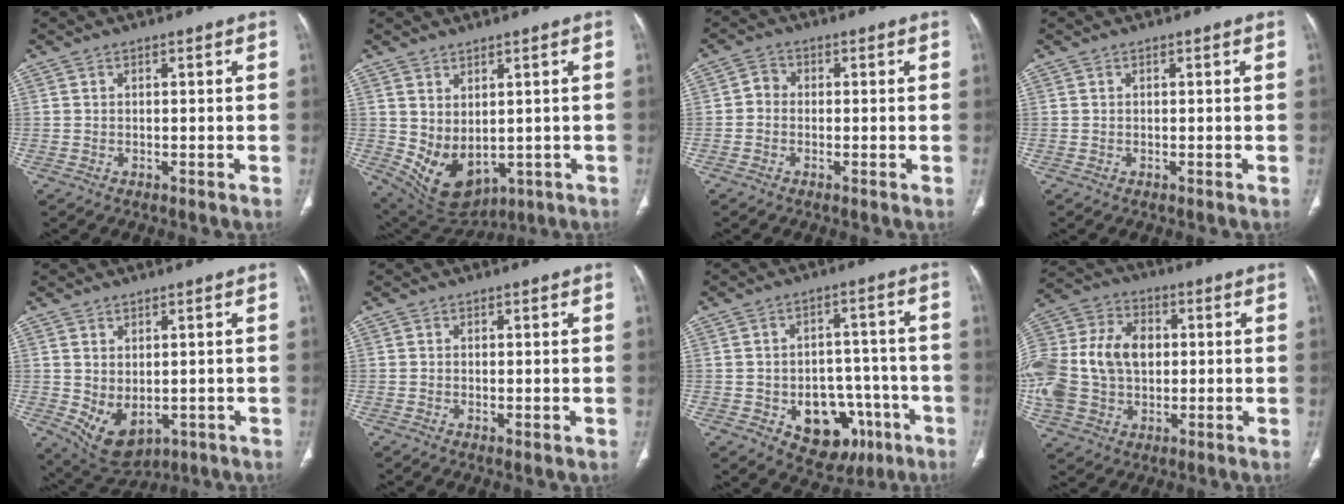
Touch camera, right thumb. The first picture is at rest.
{"total": 9.8, "force": [-0.1, 6.3, 7.5], "torque": [-0.117, -0.010, 0.036]}
{"total": 2.4, "force": [-0.5, 2.1, 1.2], "torque": [-0.011, 0.007, -0.019]}
{"total": 0.0}
{"total": 7.9, "force": [-1.1, 5.0, 5.9], "torque": [-0.091, -0.006, 0.009]}
{"total": 1.0, "force": [-0.2, 0.4, 0.9], "torque": [-0.021, -0.005, -0.003]}
{"total": 13.9, "force": [-5.7, 9.6, 8.3], "torque": [-0.069, 0.040, -0.066]}
{"total": 21.8, "force": [1.0, 15.9, 14.8], "torque": [-0.333, 0.024, 0.029]}